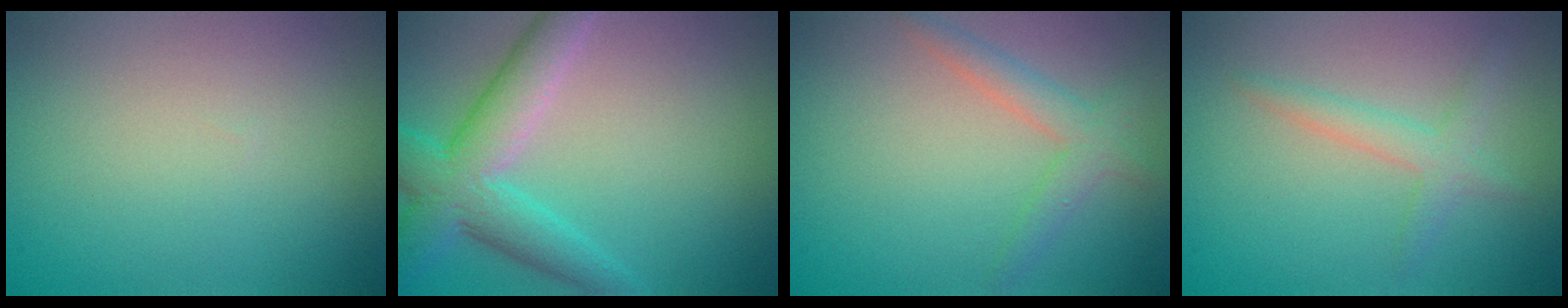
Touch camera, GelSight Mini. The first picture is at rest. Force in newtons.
{"total": 6.2, "press": 6.2, "slide": 0.2}
{"total": 2.4, "press": 2.4, "slide": 0.2}
{"total": 2.1, "press": 2.1, "slide": 0.1}